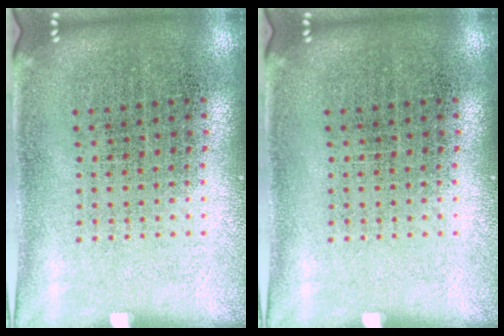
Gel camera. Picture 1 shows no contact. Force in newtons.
{"total": 0.0}